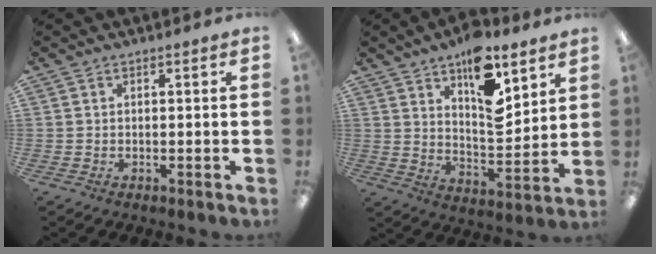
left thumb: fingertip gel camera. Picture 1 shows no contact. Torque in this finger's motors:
{"motor_torque": [1.68, 1.56, 1.53, -0.76, 0.10]}